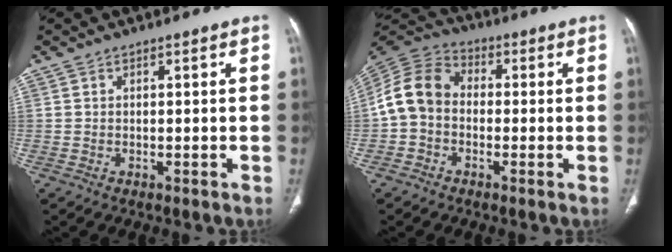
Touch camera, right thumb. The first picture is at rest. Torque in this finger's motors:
{"motor_torque": [0.53, 0.46, 0.41, -0.43, 0.11]}